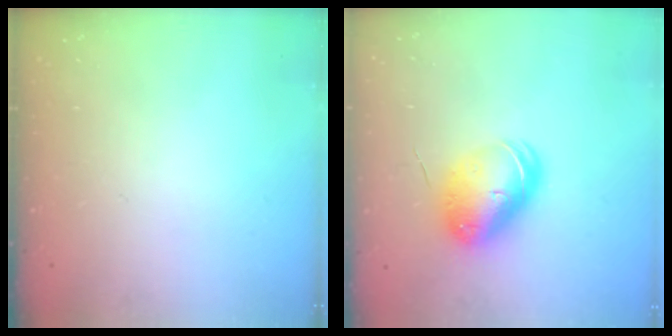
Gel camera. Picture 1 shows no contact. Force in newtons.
{"total": 9.6, "press": 9.4, "slide": 1.8}